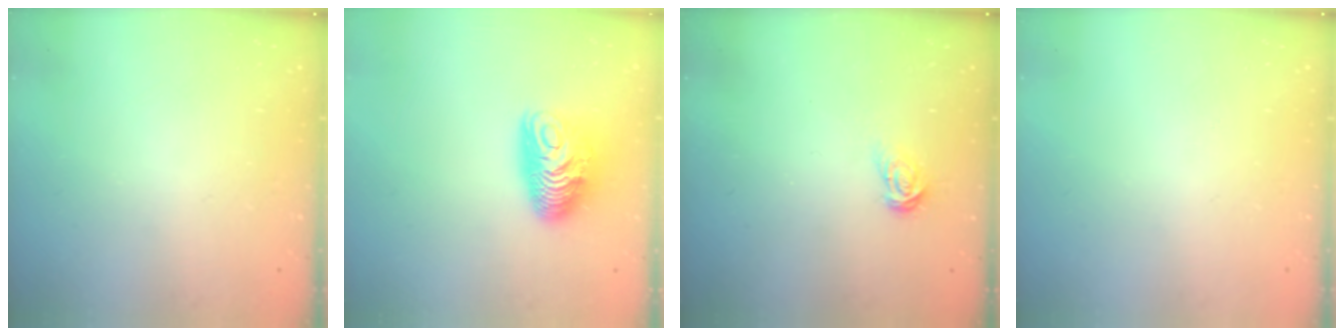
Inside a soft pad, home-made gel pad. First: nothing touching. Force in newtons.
{"total": 10.3, "press": 10.3, "slide": 0.5}
{"total": 3.2, "press": 3.2, "slide": 0.3}
{"total": 0.0}